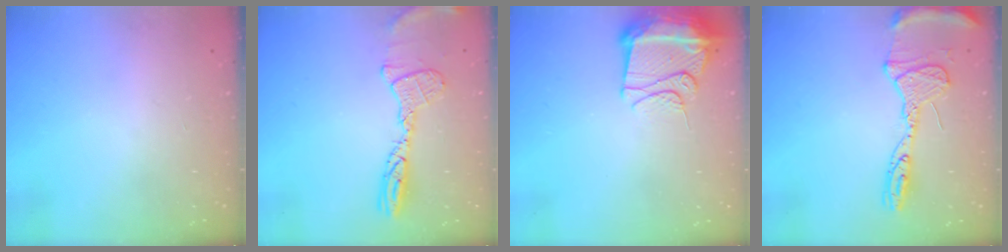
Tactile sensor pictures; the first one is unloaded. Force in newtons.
{"total": 12.1, "press": 12.0, "slide": 0.9}
{"total": 13.1, "press": 13.1, "slide": 1.4}
{"total": 15.5, "press": 15.4, "slide": 1.2}